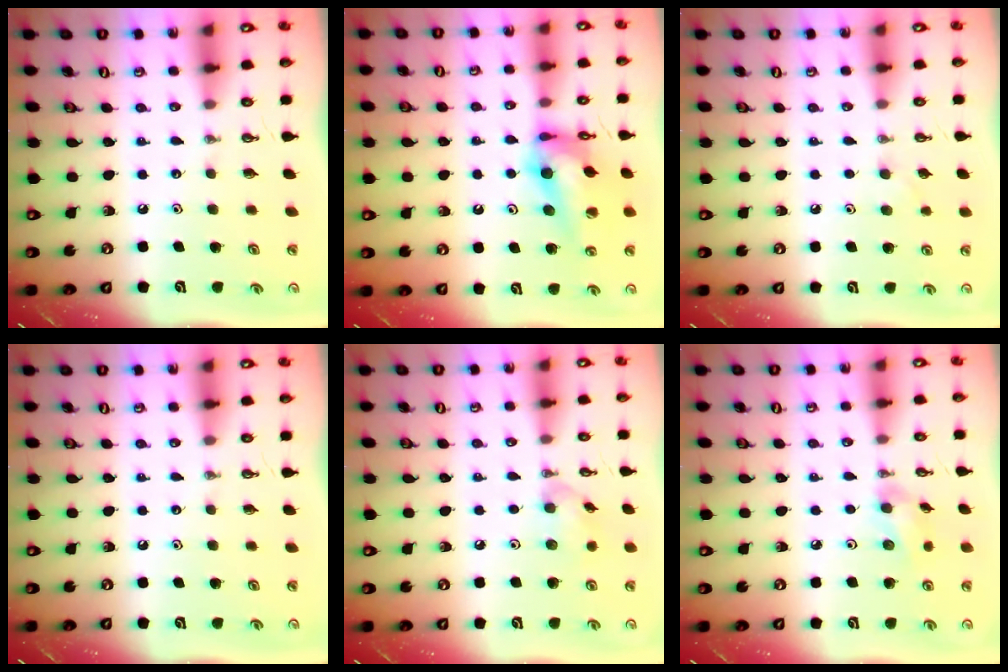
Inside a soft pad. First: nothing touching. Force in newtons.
{"total": 14.3, "press": 14.3, "slide": 1.1}
{"total": 5.7, "press": 4.7, "slide": 3.2}
{"total": 0.0}
{"total": 8.3, "press": 8.3, "slide": 0.2}
{"total": 7.8, "press": 7.4, "slide": 2.5}